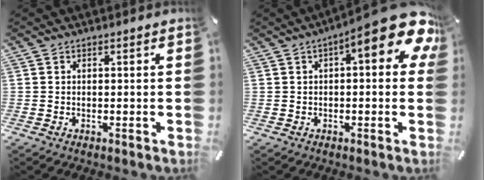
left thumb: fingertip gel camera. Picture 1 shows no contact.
{"total": 14.1, "force": [6.1, 4.1, 12.0], "torque": [-0.157, -0.047, 0.094]}